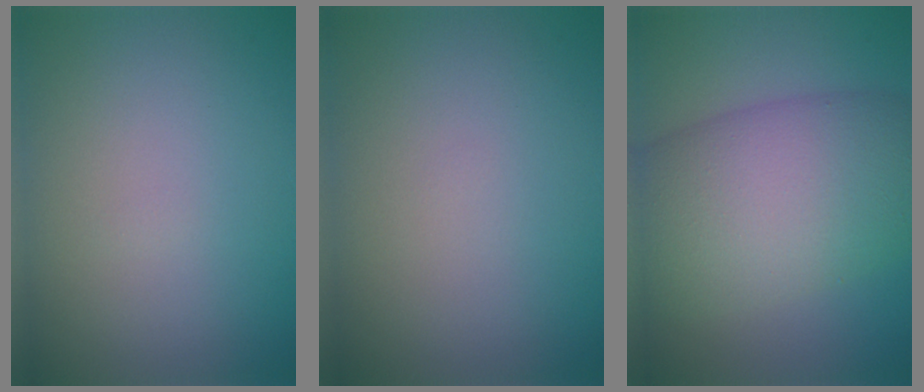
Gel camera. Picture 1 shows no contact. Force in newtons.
{"total": 0.0}
{"total": 11.5, "press": 11.5, "slide": 0.6}